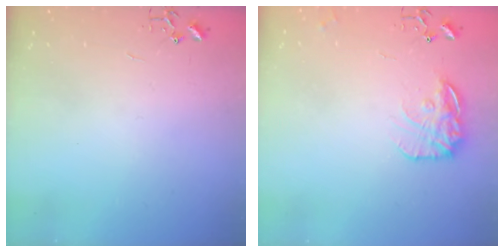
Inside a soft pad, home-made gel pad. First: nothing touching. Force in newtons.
{"total": 13.7, "press": 13.7, "slide": 0.9}